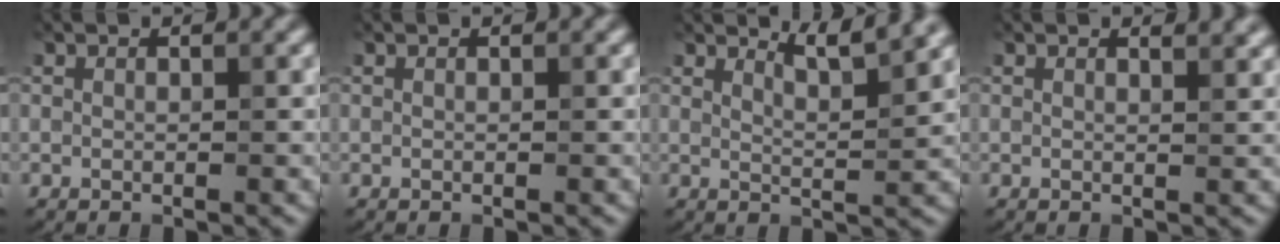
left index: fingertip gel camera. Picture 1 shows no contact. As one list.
[{"total": 0.0}, {"total": 2.9, "force": [2.4, 0.4, 1.5], "torque": [-0.015, -0.002, 0.037]}, {"total": 1.5, "force": [1.3, 0.4, 0.7], "torque": [-0.005, 0.002, 0.013]}]